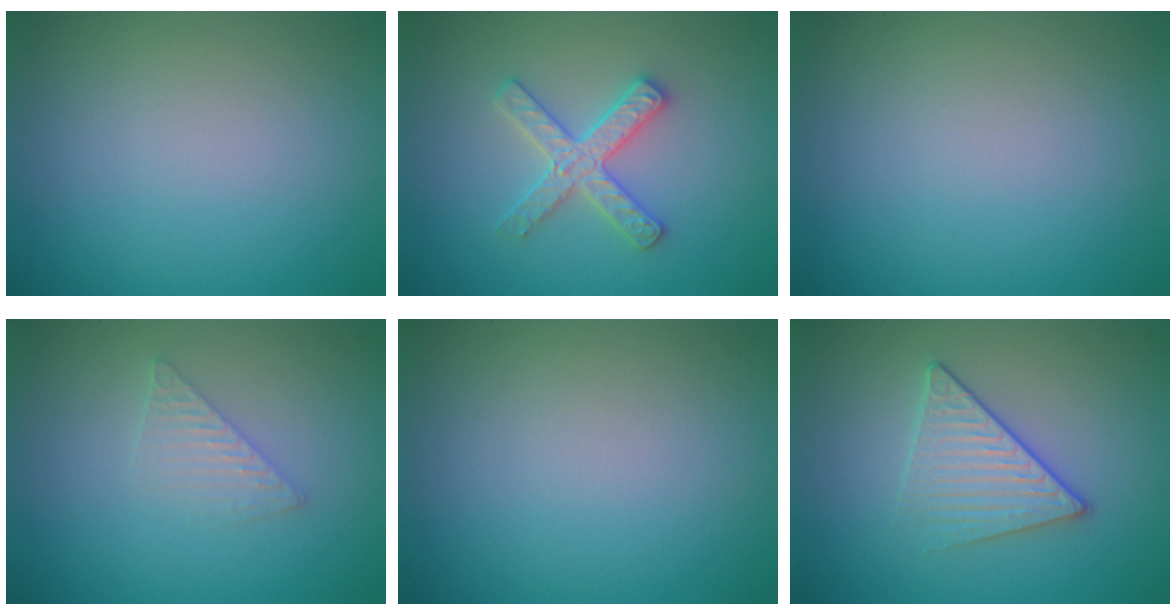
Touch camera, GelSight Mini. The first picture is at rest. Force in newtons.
{"total": 2.9, "press": 2.9, "slide": 0.5}
{"total": 0.0}
{"total": 1.6, "press": 1.6, "slide": 0.1}
{"total": 0.0}
{"total": 3.3, "press": 3.0, "slide": 1.3}